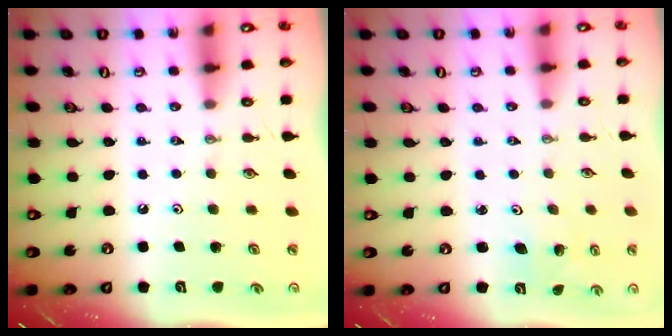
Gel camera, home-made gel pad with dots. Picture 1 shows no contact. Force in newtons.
{"total": 1.3, "press": 1.3, "slide": 0.1}